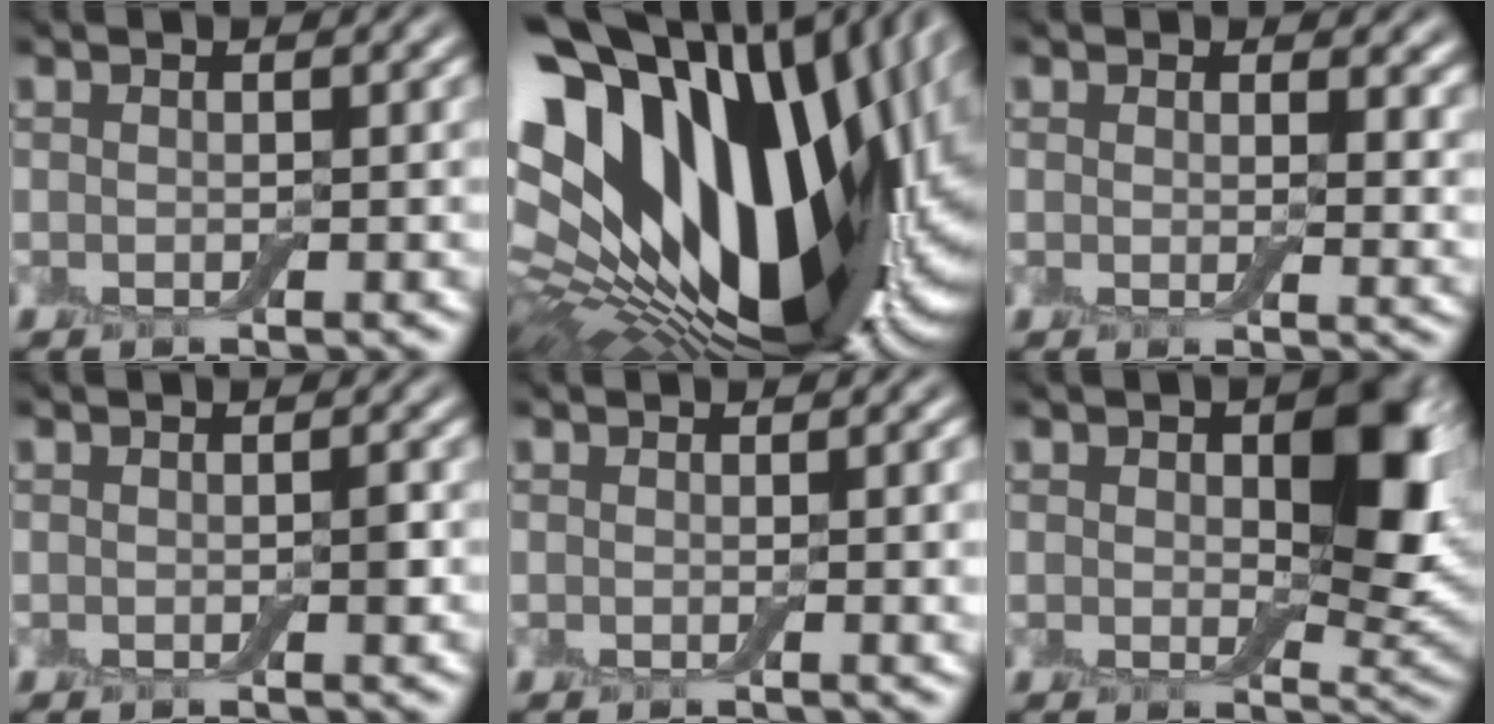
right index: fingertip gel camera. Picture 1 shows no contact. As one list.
[{"total": 22.0, "force": [3.9, 11.3, 18.4], "torque": [-0.324, -0.044, 0.087]}, {"total": 2.9, "force": [1.2, 1.9, 1.7], "torque": [-0.023, -0.011, 0.020]}, {"total": 0.7, "force": [-0.1, 0.3, 0.6], "torque": [-0.006, 0.000, -0.001]}, {"total": 1.1, "force": [0.0, 0.3, 1.1], "torque": [-0.013, -0.001, 0.000]}, {"total": 7.4, "force": [1.6, 4.3, 5.9], "torque": [-0.083, -0.005, 0.026]}]